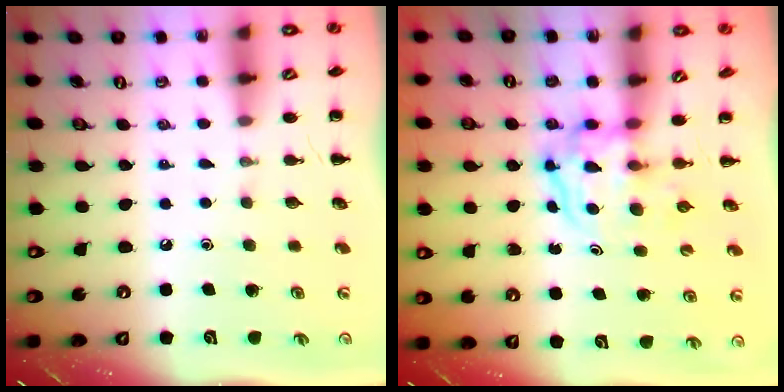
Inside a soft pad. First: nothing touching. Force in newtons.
{"total": 3.8, "press": 3.8, "slide": 0.3}